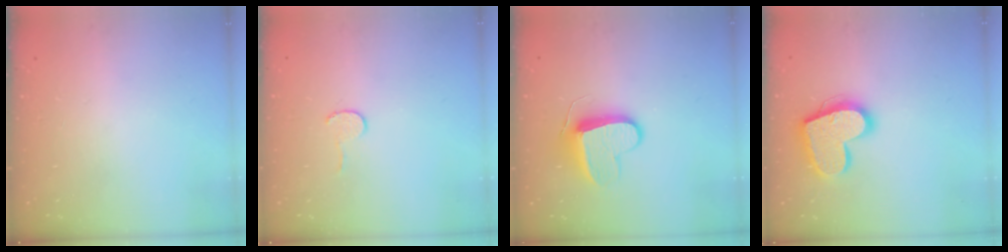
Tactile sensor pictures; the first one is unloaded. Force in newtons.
{"total": 3.7, "press": 3.7, "slide": 0.4}
{"total": 10.3, "press": 10.2, "slide": 1.2}
{"total": 17.9, "press": 17.9, "slide": 1.3}